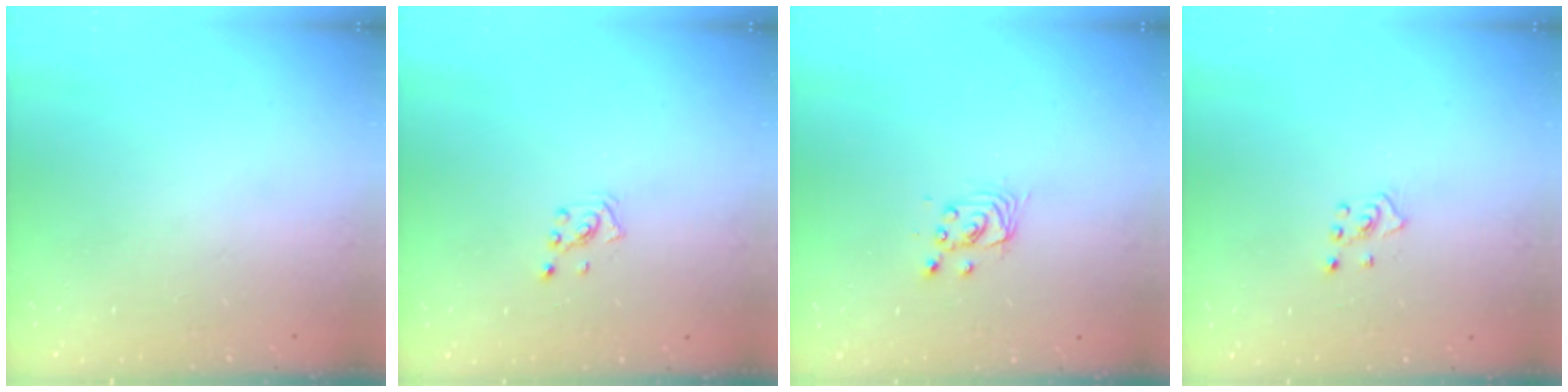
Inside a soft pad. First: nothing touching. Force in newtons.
{"total": 2.0, "press": 2.0, "slide": 0.6}
{"total": 2.7, "press": 2.7, "slide": 0.2}
{"total": 2.4, "press": 2.4, "slide": 0.5}